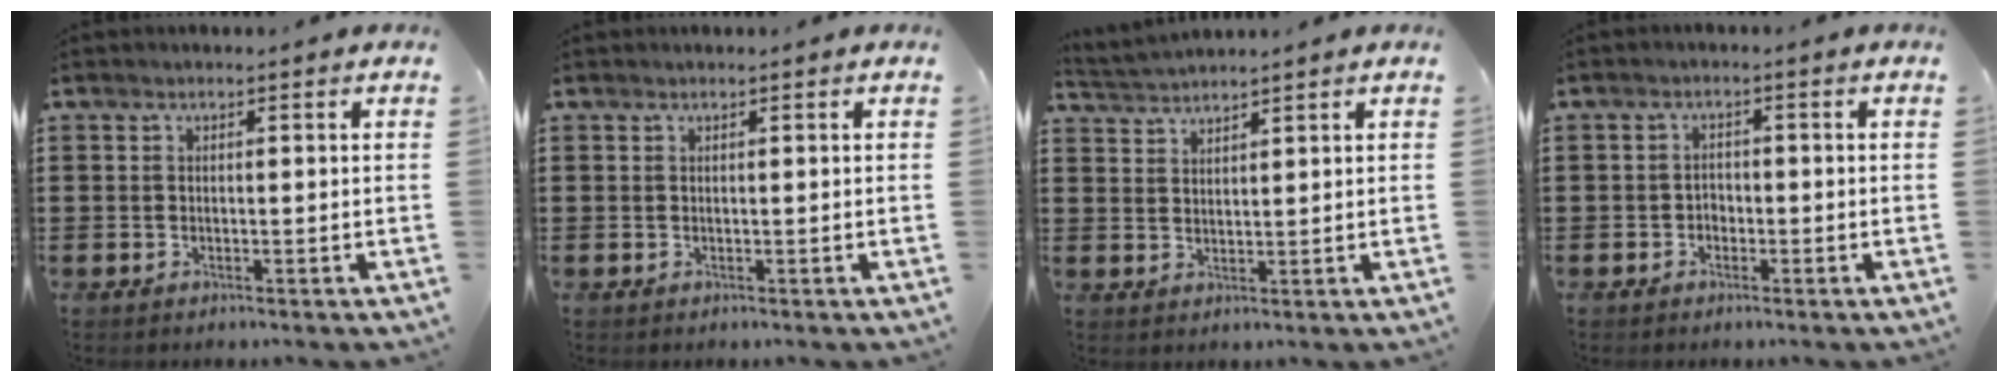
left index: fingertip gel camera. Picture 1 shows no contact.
{"total": 0.0}
{"total": 2.1, "force": [2.1, -0.2, -0.2], "torque": [-0.005, -0.004, 0.040]}
{"total": 1.4, "force": [-1.0, 1.0, 0.4], "torque": [-0.013, 0.002, -0.023]}